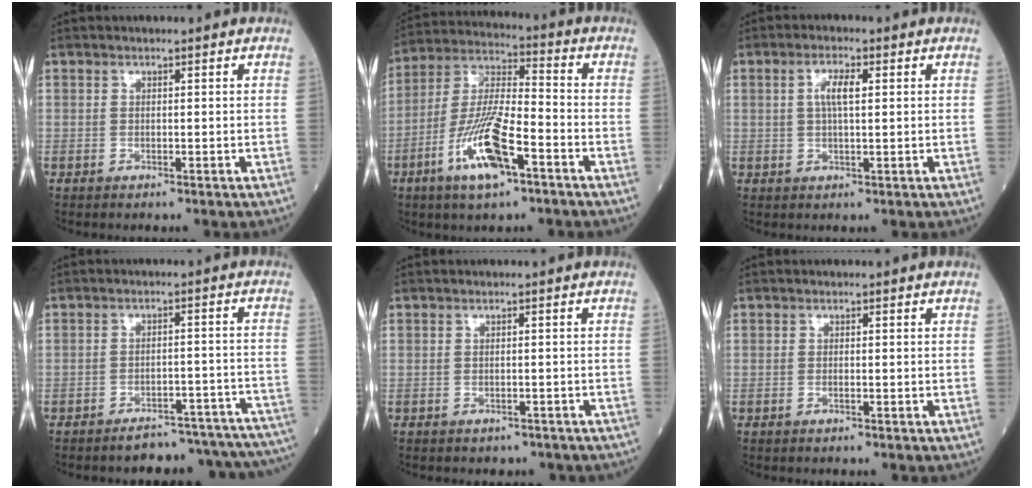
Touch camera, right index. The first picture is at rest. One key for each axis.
{"total": 13.0, "fx": -6.0, "fy": 2.8, "fz": 11.2, "tx": -0.224, "ty": -0.006, "tz": -0.113}
{"total": 3.6, "fx": 0.9, "fy": 0.8, "fz": 3.4, "tx": -0.069, "ty": 0.006, "tz": 0.016}
{"total": 15.2, "fx": -14.8, "fy": 2.3, "fz": 2.7, "tx": 0.019, "ty": 0.029, "tz": -0.172}
{"total": 4.0, "fx": -3.4, "fy": 2.0, "fz": 0.8, "tx": -0.009, "ty": 0.007, "tz": -0.036}
{"total": 0.0}